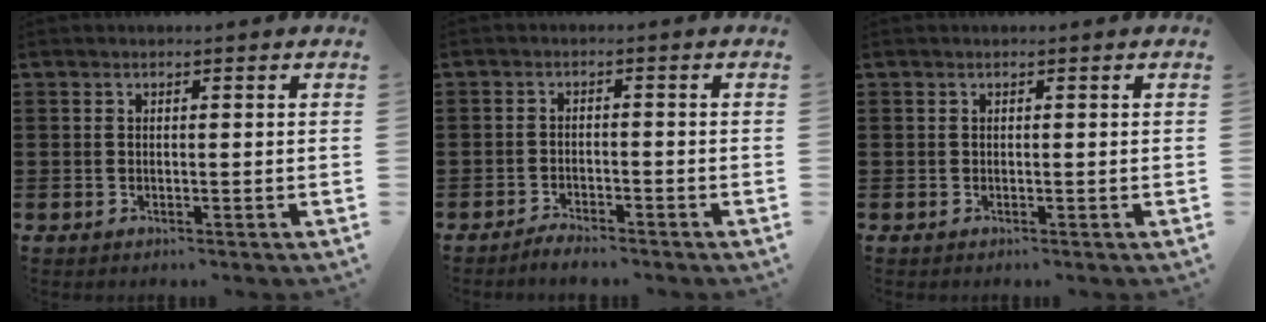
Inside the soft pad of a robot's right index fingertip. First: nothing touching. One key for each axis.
{"total": 2.1, "fx": -2.0, "fy": 0.2, "fz": 0.0, "tx": -0.007, "ty": 0.003, "tz": -0.043}
{"total": 0.0}